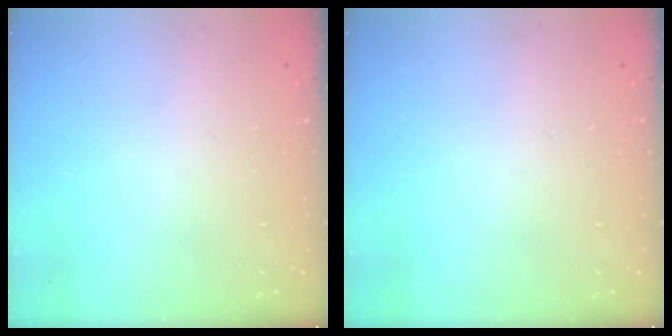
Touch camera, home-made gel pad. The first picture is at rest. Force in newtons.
{"total": 0.0}